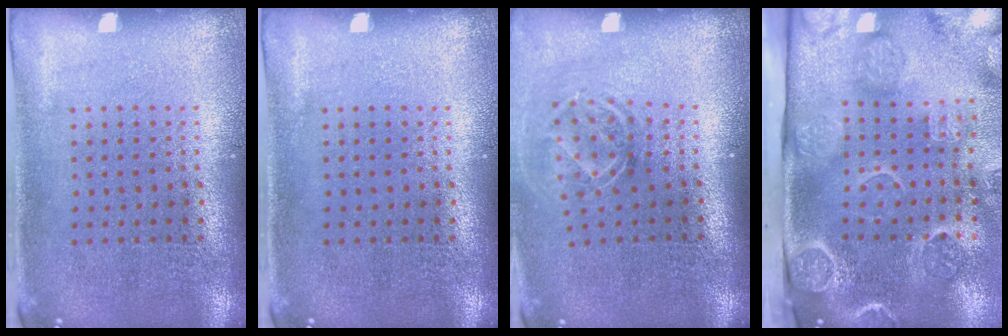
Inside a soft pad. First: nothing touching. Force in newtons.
{"total": 0.0}
{"total": 1.7, "press": 1.3, "slide": 1.2}
{"total": 4.7, "press": 3.6, "slide": 3.0}